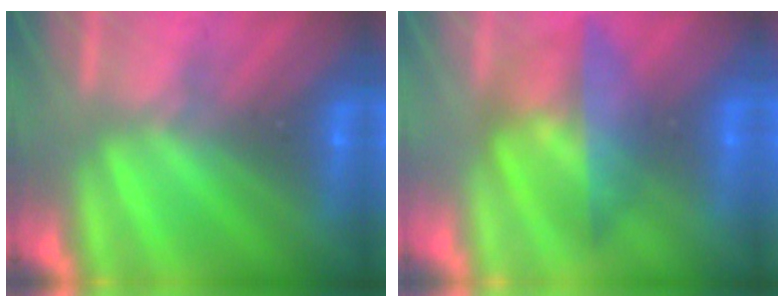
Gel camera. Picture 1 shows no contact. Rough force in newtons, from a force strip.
{"total": 4.4}